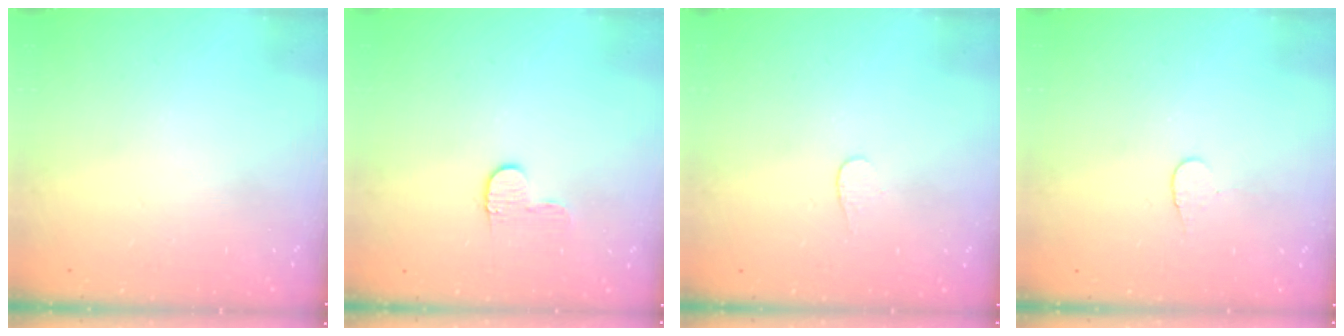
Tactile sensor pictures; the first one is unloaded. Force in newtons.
{"total": 5.8, "press": 5.8, "slide": 0.5}
{"total": 3.3, "press": 3.3, "slide": 0.3}
{"total": 3.9, "press": 3.9, "slide": 0.3}